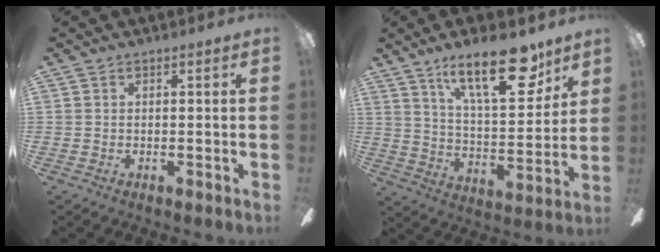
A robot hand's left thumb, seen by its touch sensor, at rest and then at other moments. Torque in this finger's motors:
{"motor_torque": [0.91, -0.17, 1.25, -1.18, 0.34]}